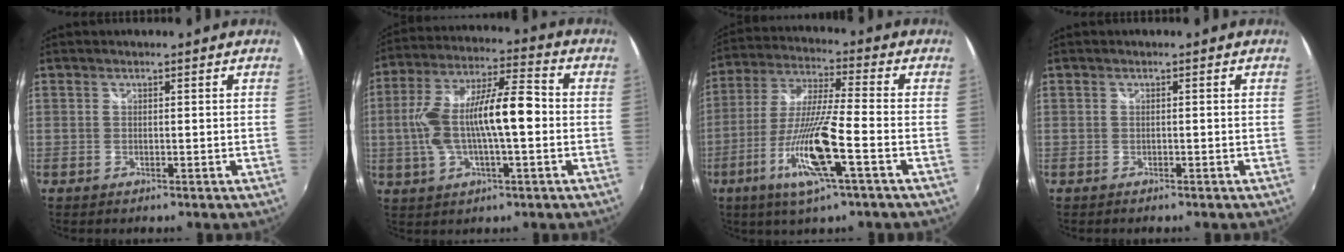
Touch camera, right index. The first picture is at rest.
{"total": 15.2, "force": [-1.3, 4.3, 14.5], "torque": [-0.276, 0.011, -0.024]}
{"total": 14.9, "force": [-6.1, 0.7, 13.5], "torque": [-0.282, -0.019, -0.118]}
{"total": 0.6, "force": [-0.5, 0.1, 0.3], "torque": [-0.007, 0.000, -0.008]}